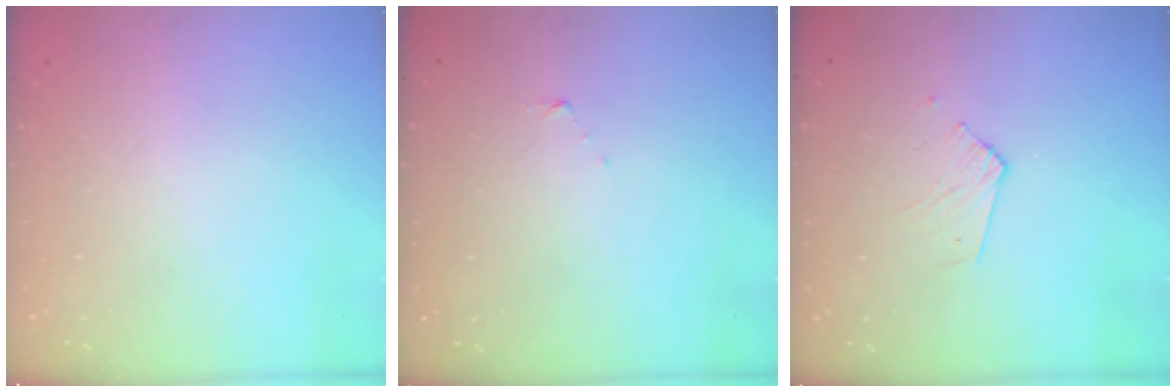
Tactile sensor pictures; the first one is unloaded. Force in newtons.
{"total": 3.2, "press": 3.1, "slide": 0.3}
{"total": 2.9, "press": 2.9, "slide": 0.2}